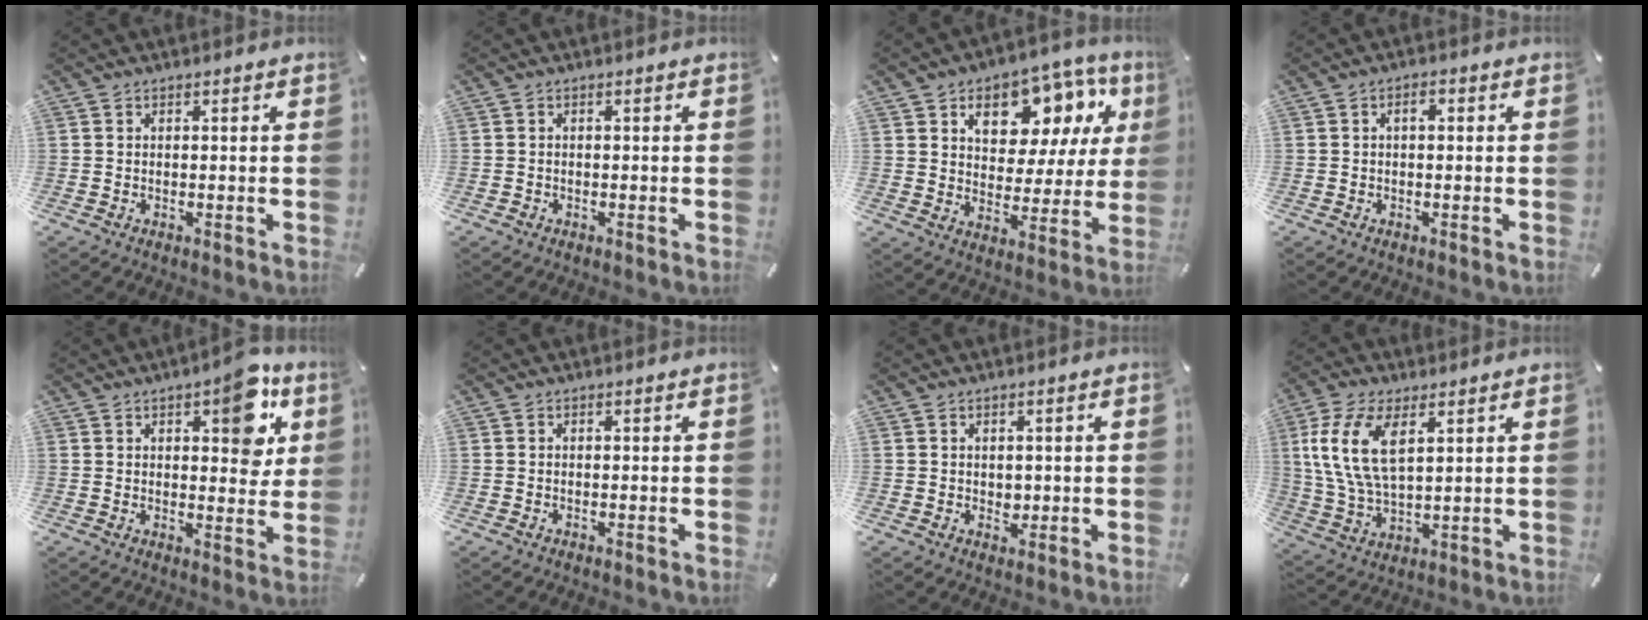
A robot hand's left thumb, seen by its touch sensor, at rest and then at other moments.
{"total": 0.6, "force": [-0.4, 0.4, 0.0], "torque": [0.000, 0.001, -0.008]}
{"total": 14.0, "force": [7.4, 9.2, 7.5], "torque": [-0.114, -0.043, 0.128]}
{"total": 1.7, "force": [0.1, 0.9, 1.5], "torque": [-0.022, 0.005, -0.002]}
{"total": 11.1, "force": [5.4, 5.3, 8.1], "torque": [-0.075, -0.031, 0.082]}
{"total": 0.0}
{"total": 2.0, "force": [0.2, 1.9, 0.7], "torque": [0.001, -0.004, -0.001]}
{"total": 12.1, "force": [4.6, 6.2, 9.4], "torque": [-0.225, -0.006, 0.079]}